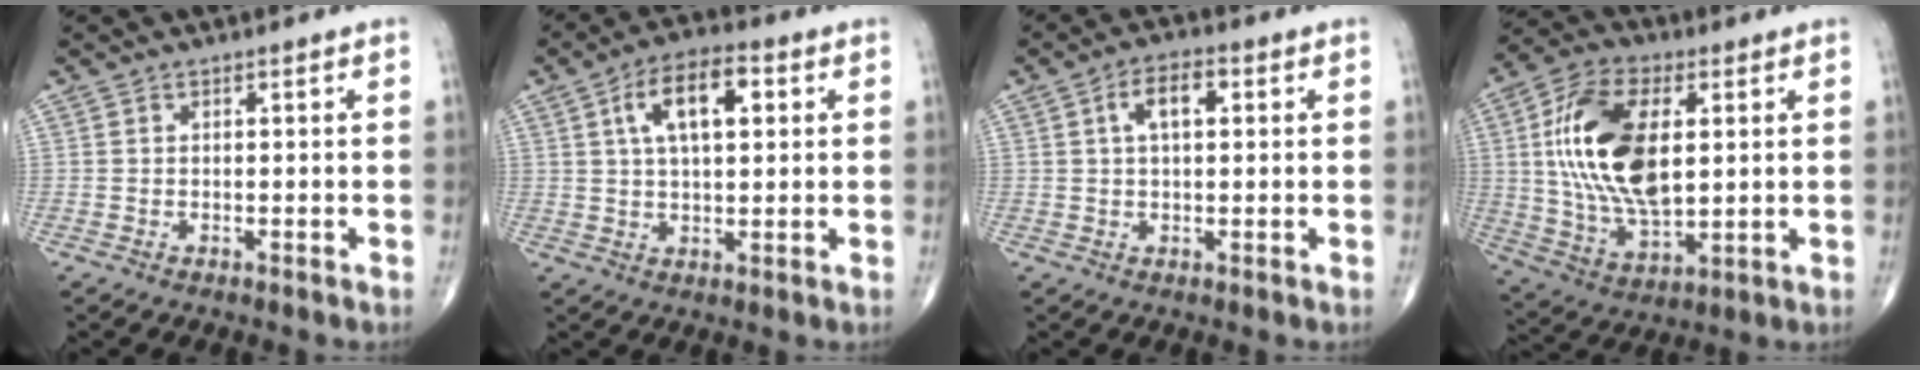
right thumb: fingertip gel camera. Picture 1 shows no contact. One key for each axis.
{"total": 10.8, "fx": 3.2, "fy": 5.1, "fz": 9.0, "tx": -0.143, "ty": 0.009, "tz": 0.050}
{"total": 5.9, "fx": 1.6, "fy": 2.9, "fz": 4.9, "tx": -0.082, "ty": 0.011, "tz": 0.023}
{"total": 19.8, "fx": 3.3, "fy": 10.4, "fz": 16.5, "tx": -0.309, "ty": -0.008, "tz": 0.062}